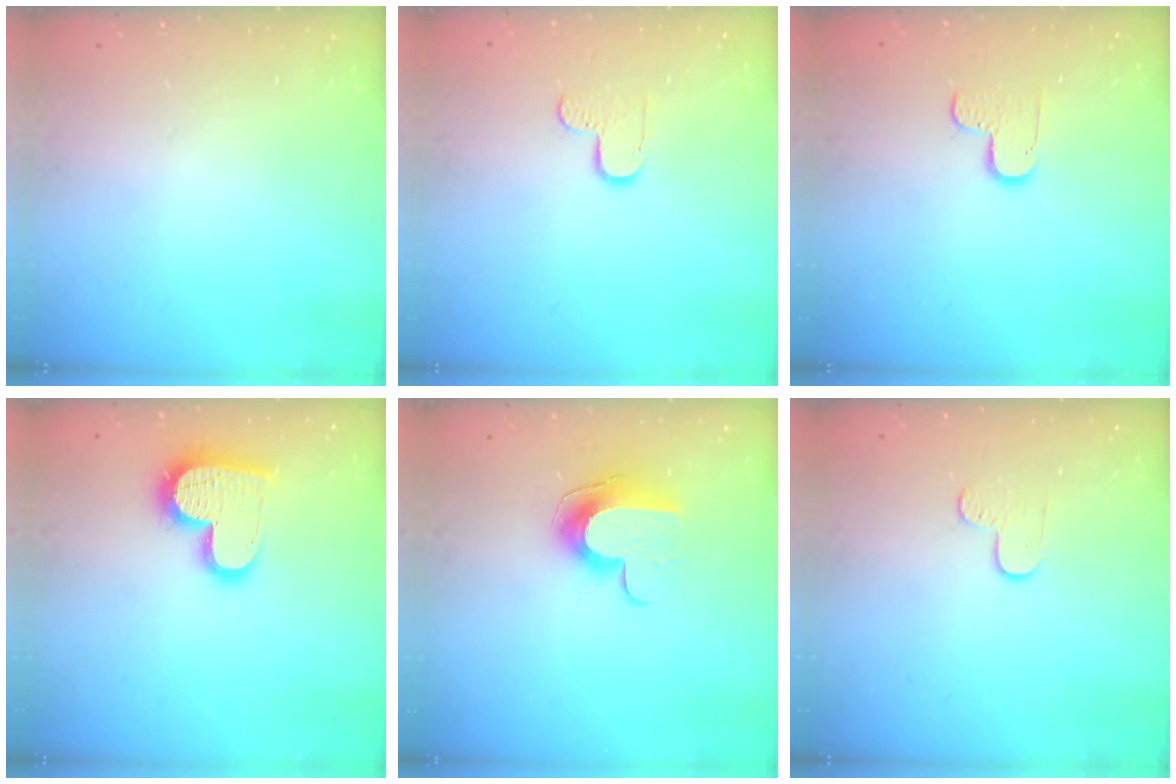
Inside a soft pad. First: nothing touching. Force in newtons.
{"total": 4.7, "press": 4.6, "slide": 0.4}
{"total": 6.1, "press": 6.1, "slide": 0.4}
{"total": 16.1, "press": 16.0, "slide": 1.2}
{"total": 11.5, "press": 11.4, "slide": 0.9}
{"total": 5.5, "press": 5.5, "slide": 0.5}